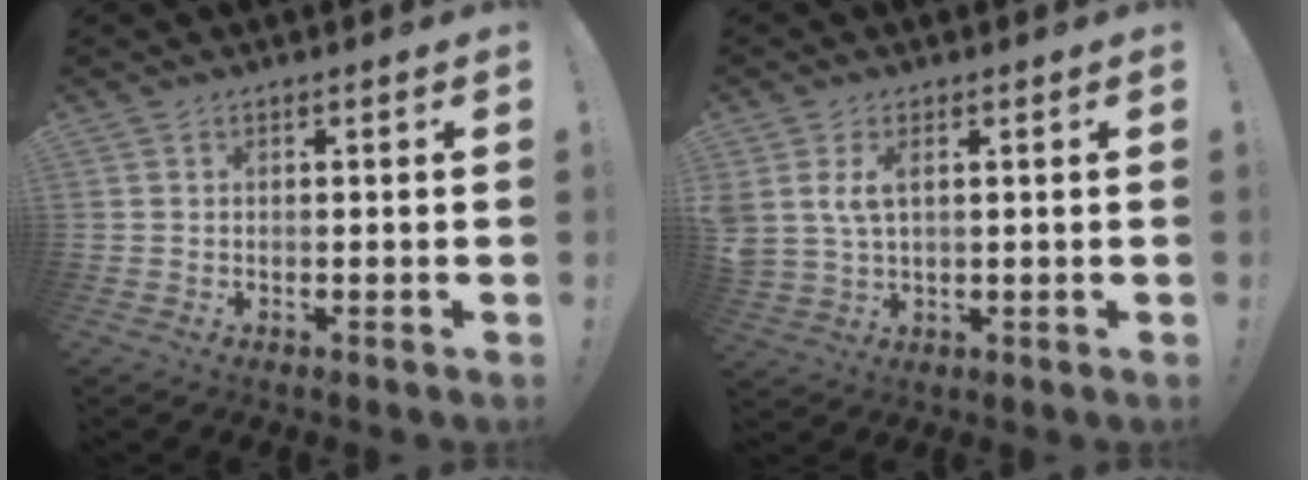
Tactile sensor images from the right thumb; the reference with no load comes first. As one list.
[{"total": 5.6, "force": [2.1, 2.9, 4.3], "torque": [-0.098, -0.005, 0.038]}]